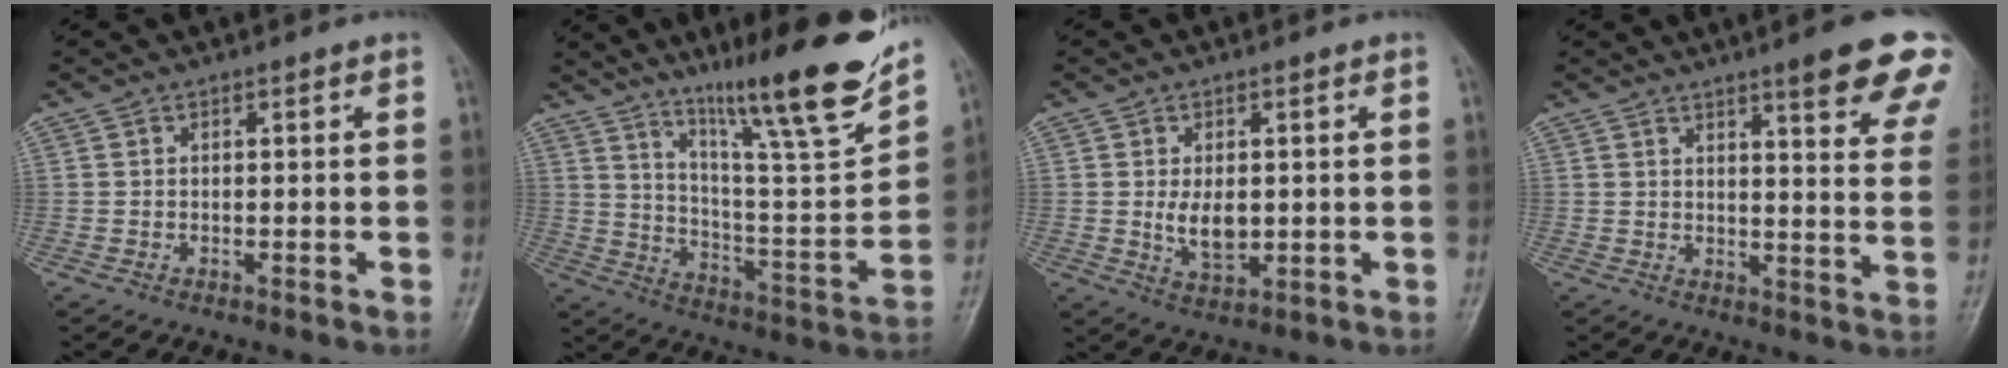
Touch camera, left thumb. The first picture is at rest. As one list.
[{"total": 21.4, "force": [14.9, 2.3, 15.2], "torque": [-0.203, -0.078, 0.248]}, {"total": 5.5, "force": [0.2, 3.3, 4.4], "torque": [-0.065, -0.011, 0.013]}, {"total": 15.4, "force": [10.3, 2.5, 11.2], "torque": [-0.112, -0.045, 0.117]}]